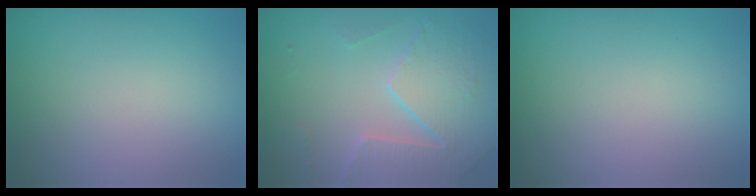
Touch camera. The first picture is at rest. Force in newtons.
{"total": 3.7, "press": 3.6, "slide": 0.8}
{"total": 0.0}